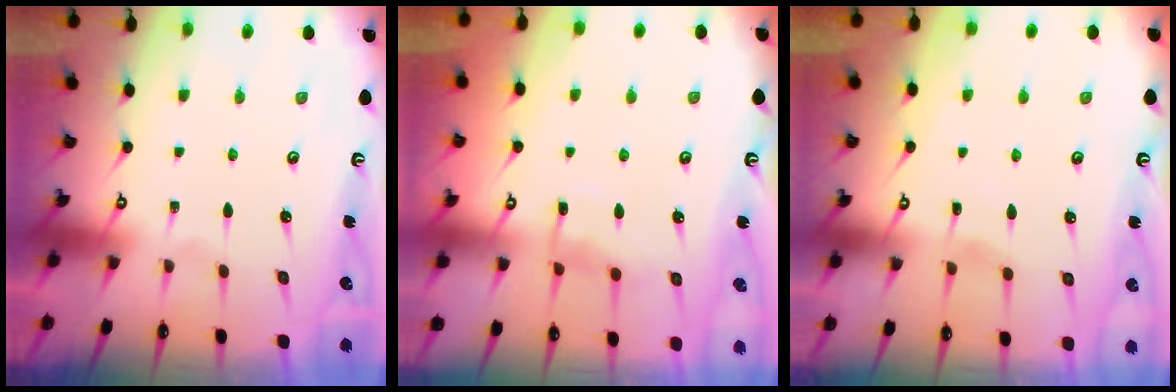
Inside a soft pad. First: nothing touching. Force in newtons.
{"total": 7.7, "press": 7.7, "slide": 0.8}
{"total": 2.2, "press": 2.2, "slide": 0.2}